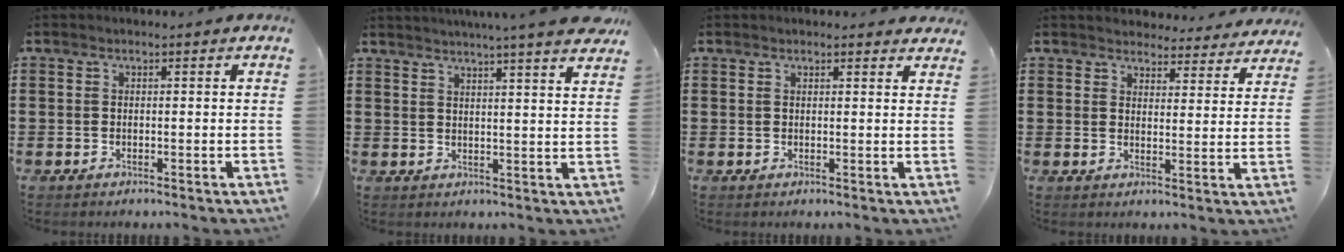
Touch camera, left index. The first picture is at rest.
{"total": 4.5, "force": [4.1, -1.0, 1.5], "torque": [-0.035, -0.023, 0.068]}
{"total": 1.8, "force": [1.8, 0.3, 0.3], "torque": [-0.003, -0.001, 0.033]}
{"total": 4.0, "force": [4.0, 0.4, 0.0], "torque": [-0.010, -0.025, 0.070]}